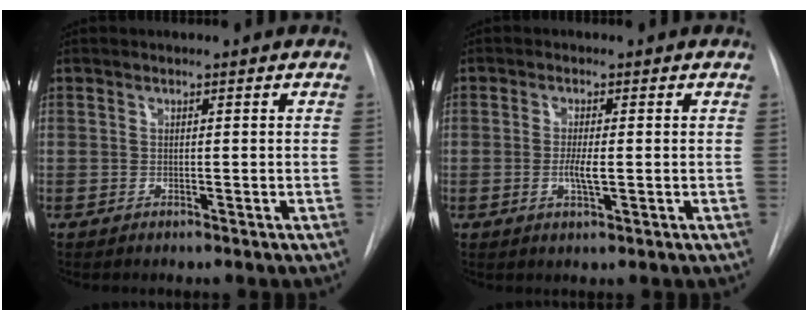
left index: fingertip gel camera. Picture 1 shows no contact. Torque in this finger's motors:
{"motor_torque": [0.51, 0.05, 0.05, 0.05]}